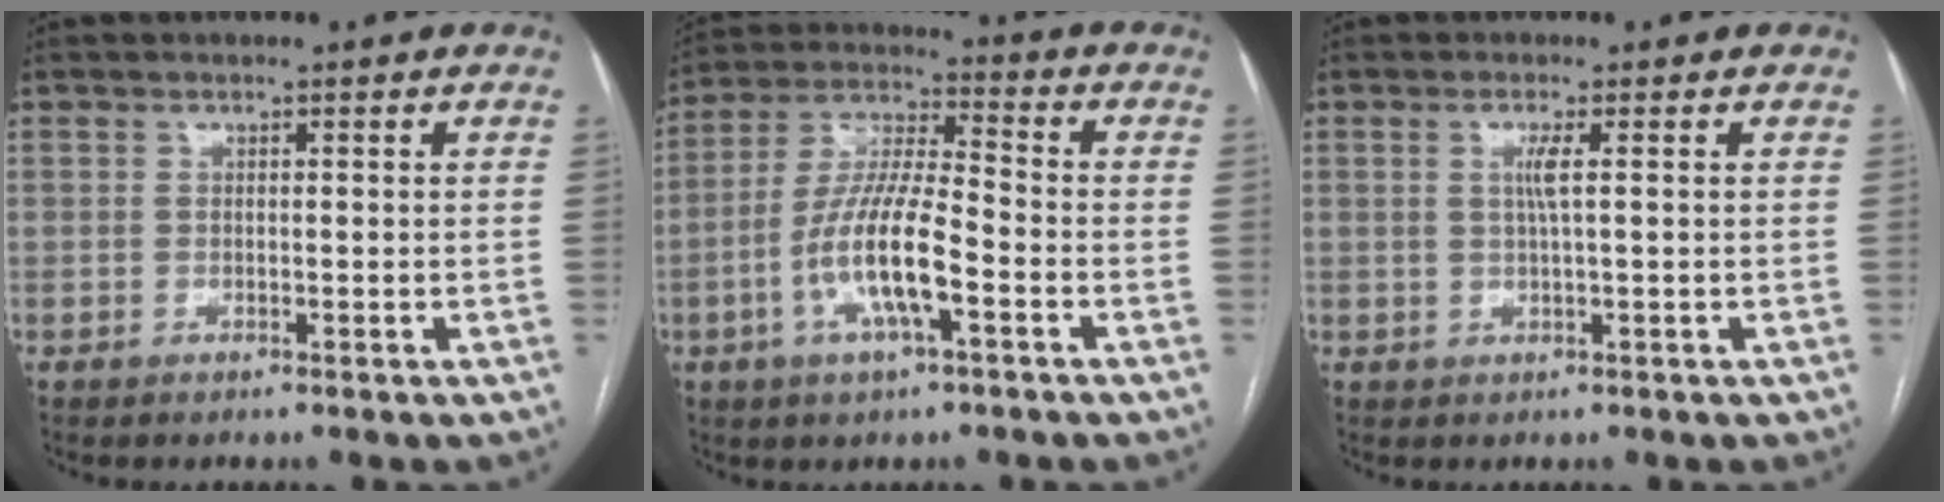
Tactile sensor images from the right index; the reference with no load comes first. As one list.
[{"total": 11.8, "force": [-3.9, 2.2, 10.9], "torque": [-0.221, 0.001, -0.073]}, {"total": 2.3, "force": [0.5, -0.3, 2.2], "torque": [-0.047, -0.001, 0.009]}]